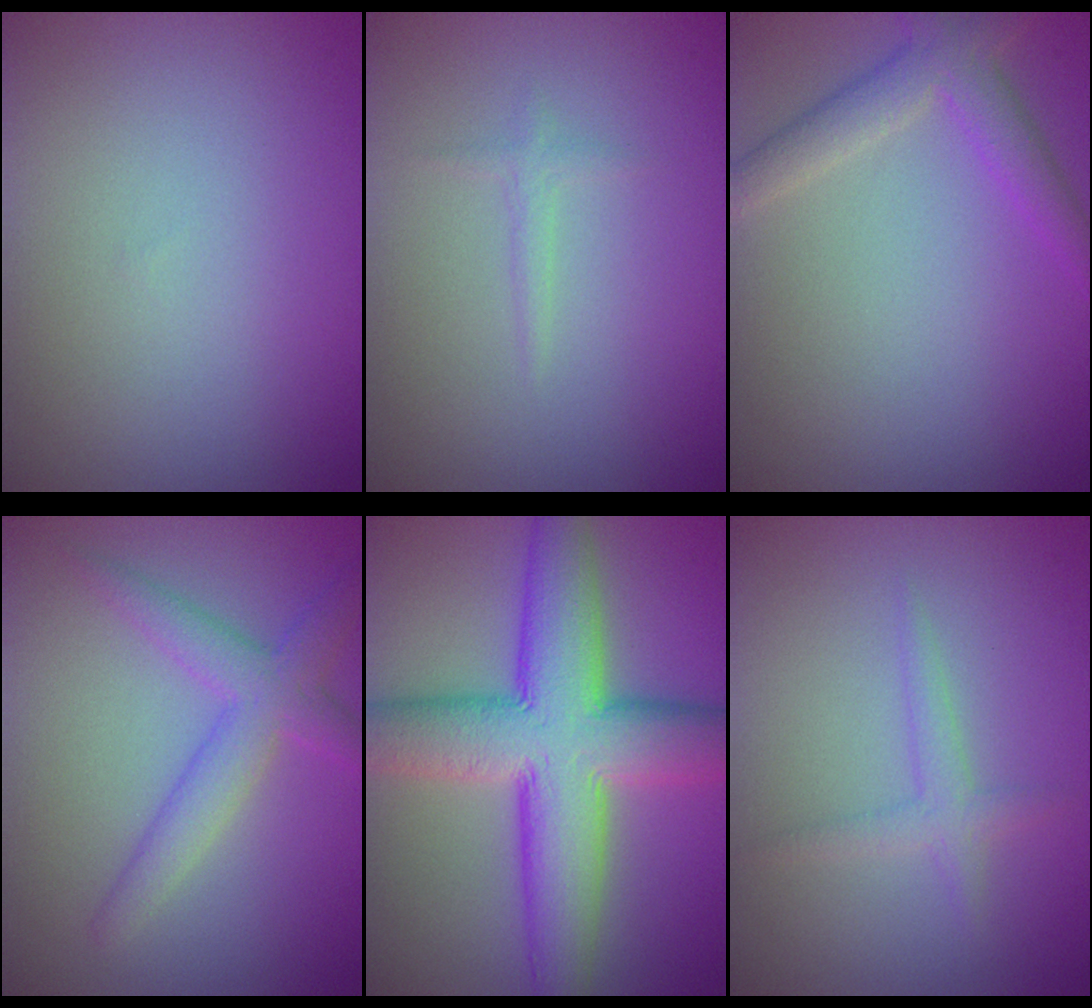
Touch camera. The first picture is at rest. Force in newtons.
{"total": 0.8, "press": 0.8, "slide": 0.1}
{"total": 3.1, "press": 3.1, "slide": 0.2}
{"total": 3.5, "press": 3.5, "slide": 0.1}
{"total": 10.4, "press": 10.4, "slide": 0.4}
{"total": 1.6, "press": 1.6, "slide": 0.0}